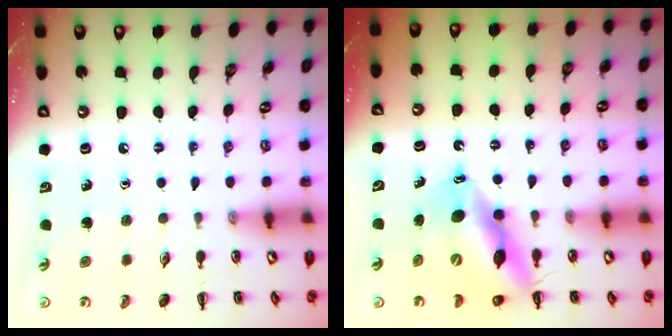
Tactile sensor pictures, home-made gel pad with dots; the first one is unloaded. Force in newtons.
{"total": 13.4, "press": 13.0, "slide": 3.5}